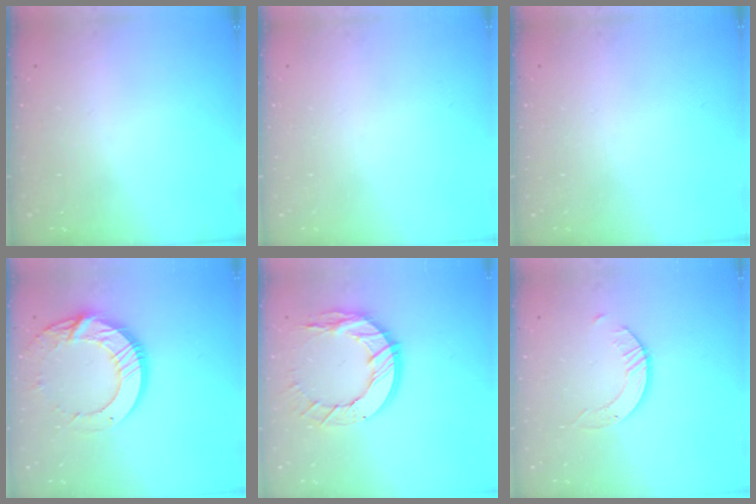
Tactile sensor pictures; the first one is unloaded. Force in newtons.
{"total": 0.0}
{"total": 0.0}
{"total": 16.7, "press": 16.7, "slide": 1.4}
{"total": 14.3, "press": 14.2, "slide": 1.4}
{"total": 2.9, "press": 2.9, "slide": 0.3}